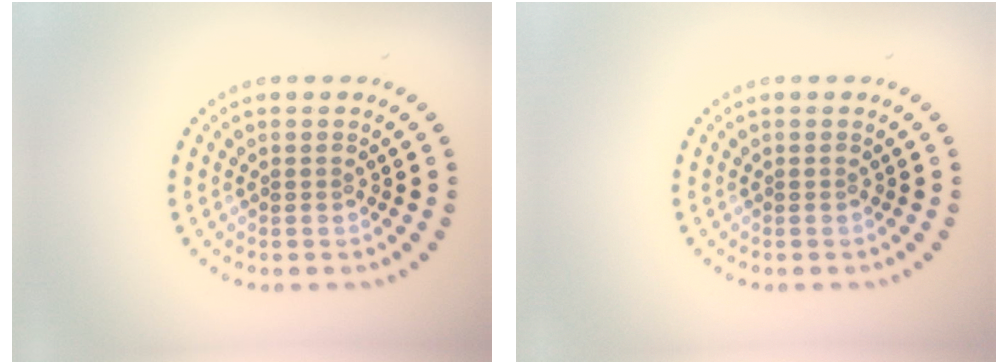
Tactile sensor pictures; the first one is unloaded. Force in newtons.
{"total": 0.0}